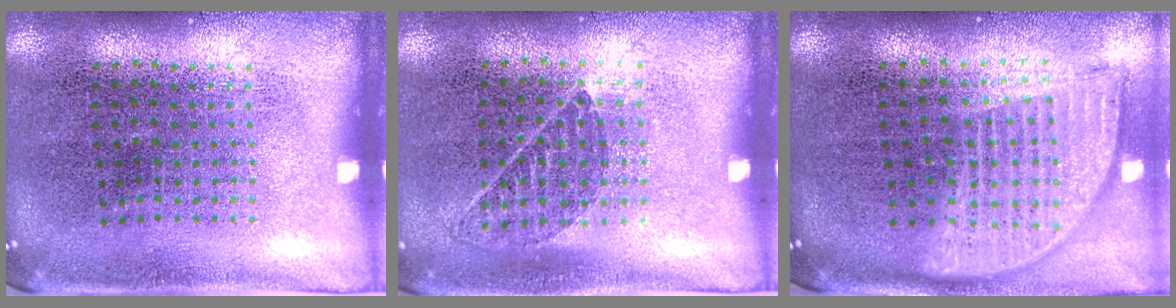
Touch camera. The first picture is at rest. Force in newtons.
{"total": 0.9, "press": 0.7, "slide": 0.6}
{"total": 1.9, "press": 1.5, "slide": 1.1}